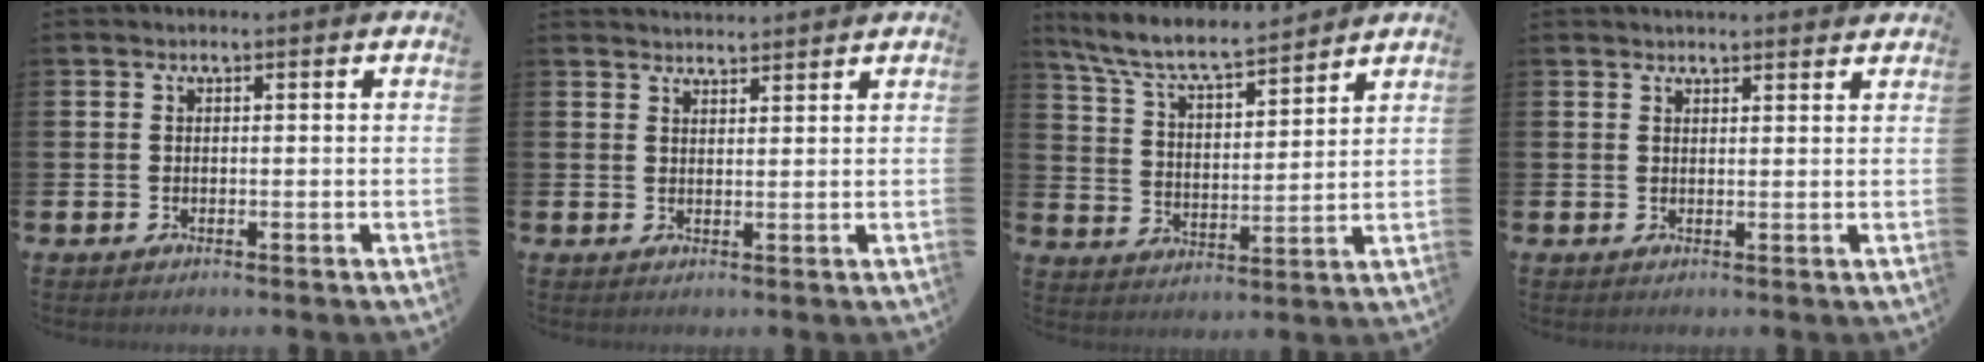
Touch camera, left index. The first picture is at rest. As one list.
[{"total": 2.6, "force": [2.6, 0.1, 0.0], "torque": [0.007, -0.017, 0.044]}, {"total": 7.8, "force": [7.3, 1.0, 2.7], "torque": [-0.082, -0.050, 0.126]}, {"total": 2.2, "force": [2.2, 0.1, 0.0], "torque": [0.009, -0.013, 0.038]}]